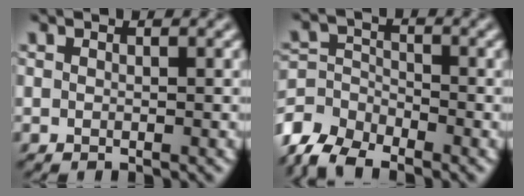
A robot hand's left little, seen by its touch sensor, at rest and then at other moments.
{"total": 6.0, "force": [-5.1, 2.5, 1.9], "torque": [-0.037, -0.006, -0.111]}